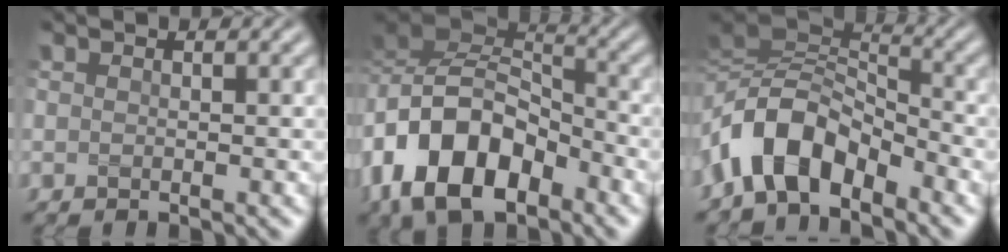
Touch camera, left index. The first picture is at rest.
{"total": 12.0, "force": [-5.3, 7.2, 8.0], "torque": [-0.159, 0.001, -0.111]}
{"total": 7.3, "force": [-3.7, 3.8, 4.9], "torque": [-0.085, 0.017, -0.078]}